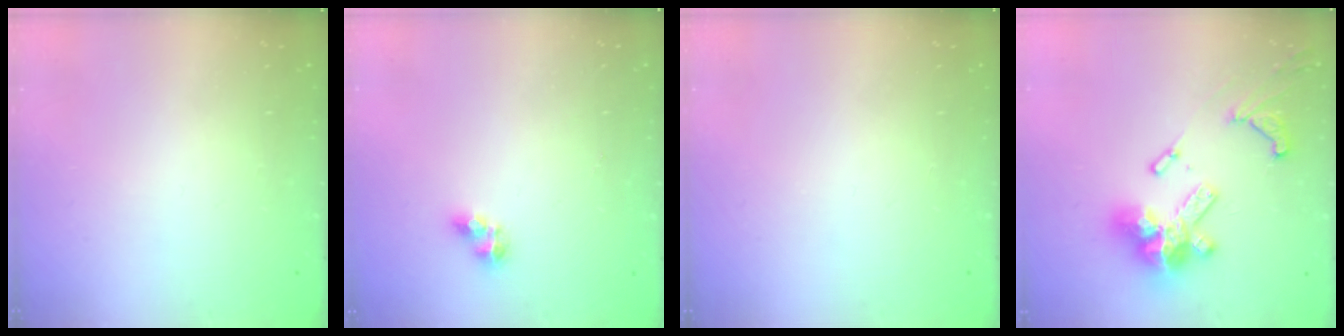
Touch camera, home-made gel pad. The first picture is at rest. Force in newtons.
{"total": 6.7, "press": 6.7, "slide": 0.8}
{"total": 0.0}
{"total": 18.7, "press": 18.6, "slide": 1.9}